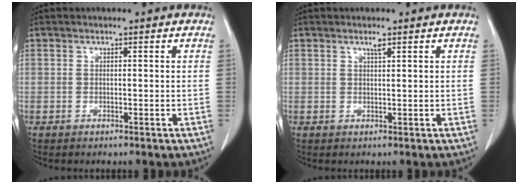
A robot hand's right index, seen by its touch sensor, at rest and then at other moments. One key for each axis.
{"total": 1.0, "fx": 0.7, "fy": 0.0, "fz": 0.7, "tx": -0.014, "ty": -0.001, "tz": 0.013}